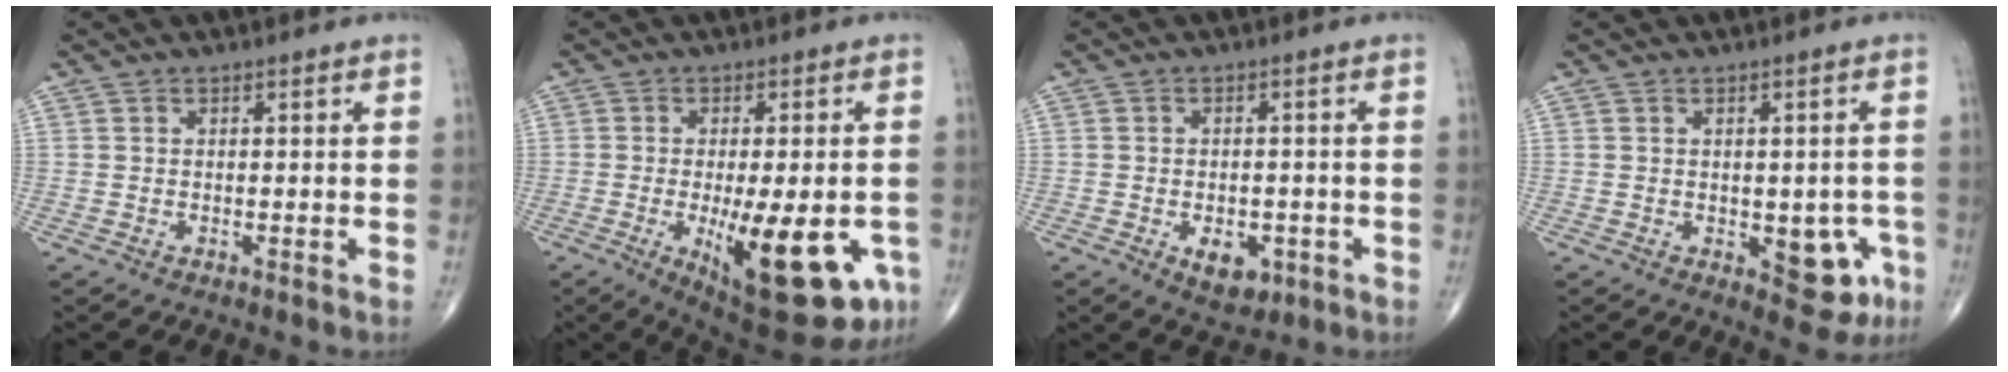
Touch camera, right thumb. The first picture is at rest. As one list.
[{"total": 19.5, "force": [-5.9, 7.1, 17.1], "torque": [-0.200, -0.013, -0.061]}, {"total": 6.1, "force": [-2.2, 3.7, 4.3], "torque": [-0.047, 0.005, -0.020]}, {"total": 7.7, "force": [-2.2, 4.1, 6.2], "torque": [-0.040, 0.004, -0.016]}]